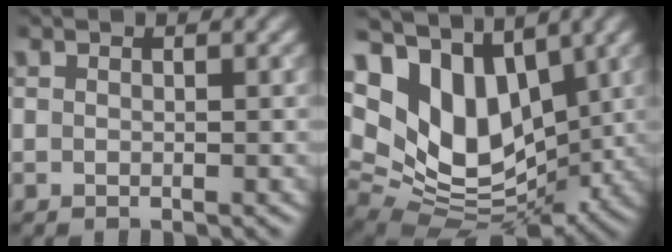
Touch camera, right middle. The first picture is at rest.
{"total": 12.6, "force": [4.4, 8.0, 8.7], "torque": [-0.180, -0.001, 0.080]}